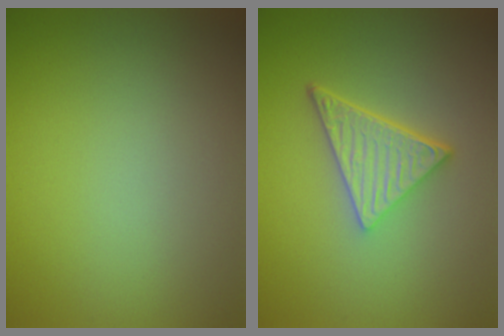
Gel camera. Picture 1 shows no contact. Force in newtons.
{"total": 4.9, "press": 3.5, "slide": 3.4}